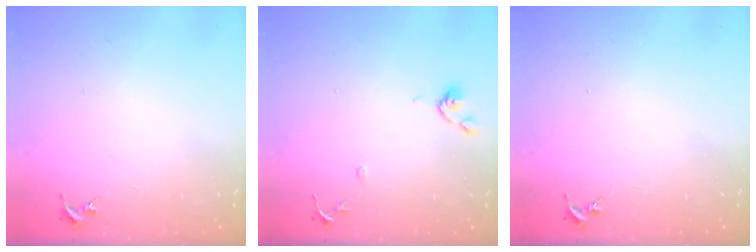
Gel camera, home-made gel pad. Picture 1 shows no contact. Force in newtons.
{"total": 8.6, "press": 8.6, "slide": 0.7}
{"total": 0.0}